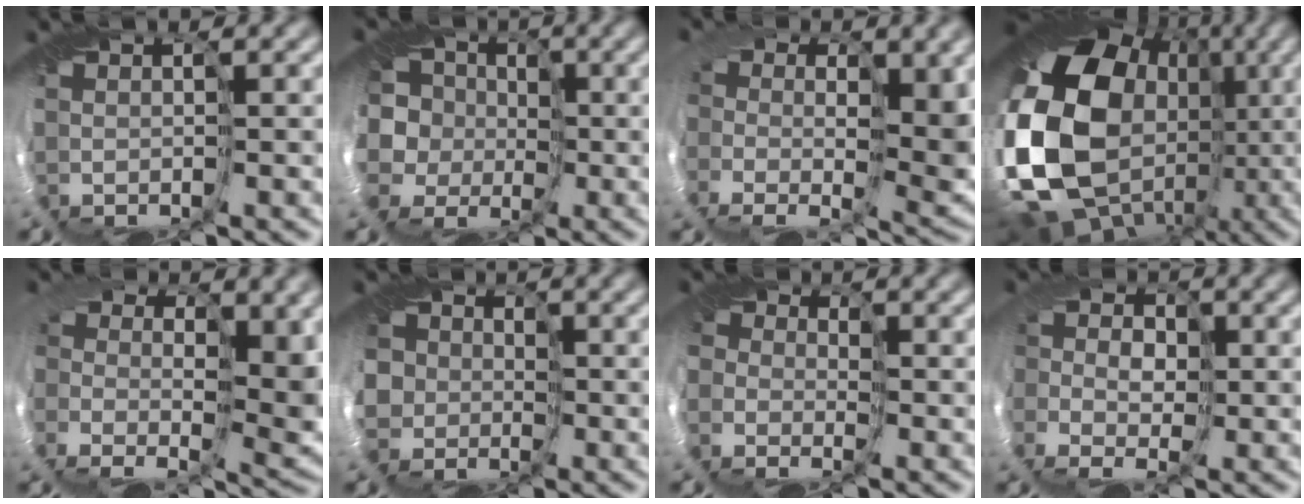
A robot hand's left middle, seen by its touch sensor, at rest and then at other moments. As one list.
[{"total": 6.9, "force": [-1.7, 6.2, 2.3], "torque": [-0.056, 0.018, -0.082]}, {"total": 6.2, "force": [-0.2, 3.7, 4.9], "torque": [-0.075, -0.036, -0.008]}, {"total": 20.6, "force": [-1.6, 17.4, 10.8], "torque": [-0.212, -0.041, -0.090]}, {"total": 7.2, "force": [-0.2, 4.3, 5.7], "torque": [-0.078, -0.035, -0.008]}, {"total": 5.4, "force": [-0.1, 5.1, 1.8], "torque": [-0.038, 0.004, -0.052]}, {"total": 4.4, "force": [-0.6, 4.1, 1.6], "torque": [-0.017, -0.013, -0.037]}, {"total": 3.8, "force": [-1.2, 3.1, 1.7], "torque": [0.007, -0.002, -0.049]}]